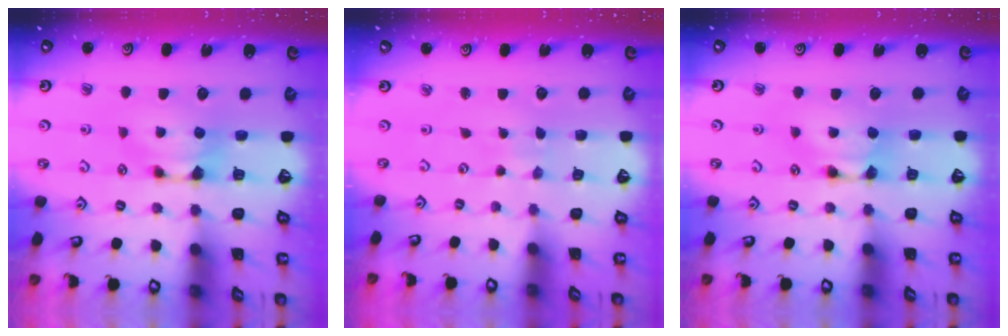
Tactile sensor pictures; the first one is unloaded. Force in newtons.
{"total": 5.5, "press": 5.5, "slide": 0.3}
{"total": 1.6, "press": 1.6, "slide": 0.1}